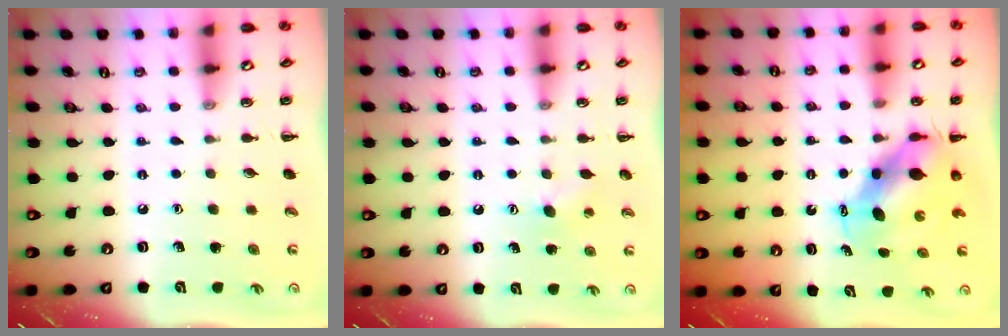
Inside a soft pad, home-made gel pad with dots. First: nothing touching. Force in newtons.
{"total": 5.0, "press": 4.8, "slide": 1.4}
{"total": 7.2, "press": 7.1, "slide": 1.4}